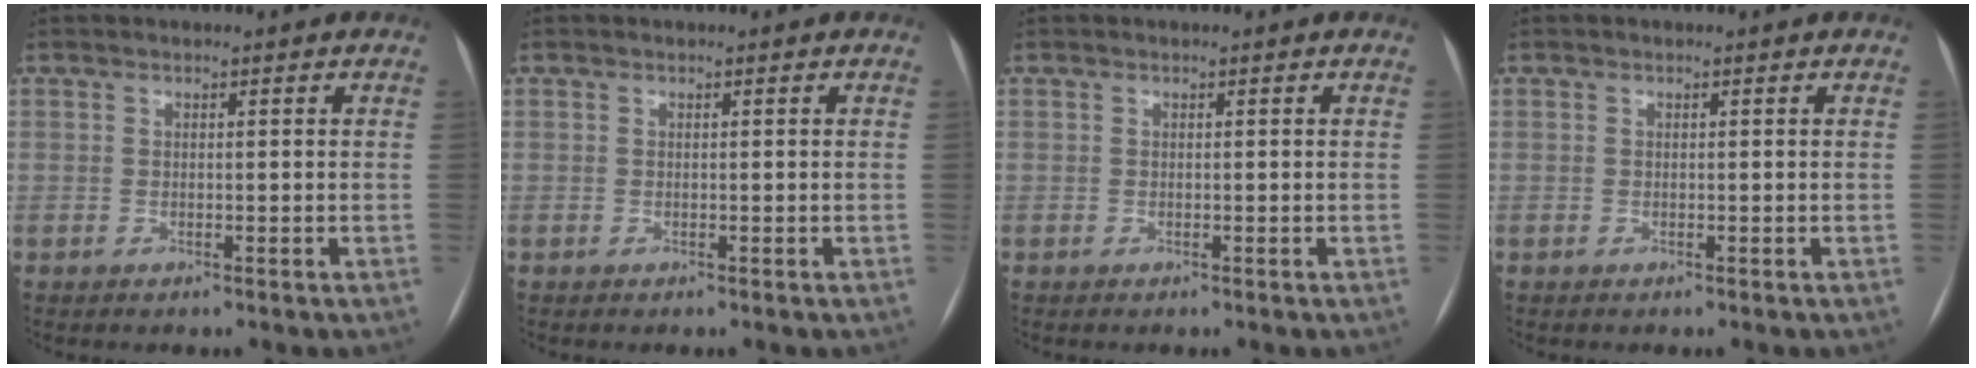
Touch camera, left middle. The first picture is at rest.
{"total": 0.0}
{"total": 0.0}
{"total": 0.0}